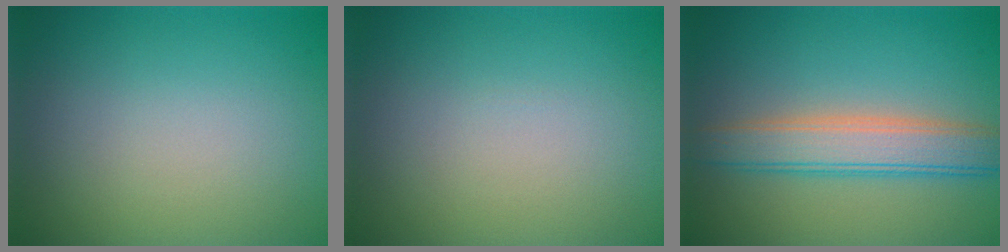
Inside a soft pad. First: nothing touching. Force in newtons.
{"total": 0.0}
{"total": 4.9, "press": 4.9, "slide": 0.3}